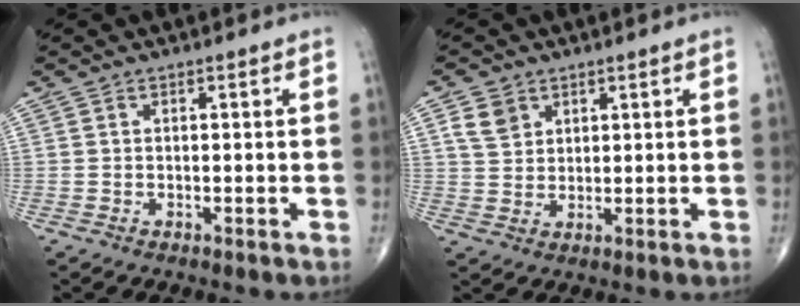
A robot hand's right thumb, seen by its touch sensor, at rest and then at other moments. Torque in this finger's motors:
{"motor_torque": [-0.11, 0.11, 0.00, 0.00, 0.04]}